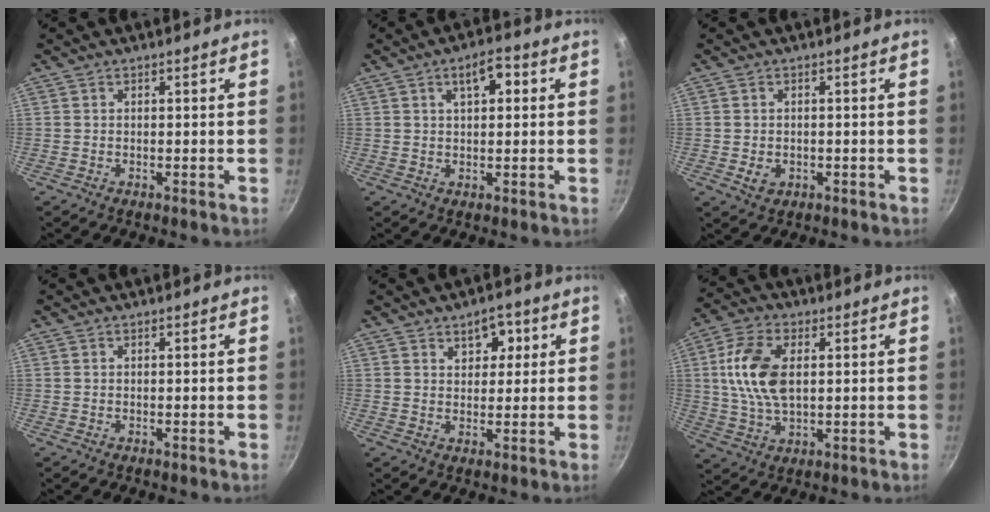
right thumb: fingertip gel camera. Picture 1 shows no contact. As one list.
[{"total": 5.8, "force": [1.8, 2.9, 4.7], "torque": [-0.054, 0.008, 0.023]}, {"total": 2.8, "force": [-0.6, 2.2, 1.5], "torque": [-0.024, -0.002, -0.004]}, {"total": 0.0}, {"total": 5.4, "force": [2.3, 3.6, 3.3], "torque": [-0.014, -0.009, 0.030]}, {"total": 12.0, "force": [2.0, 6.9, 9.6], "torque": [-0.181, 0.004, 0.035]}]